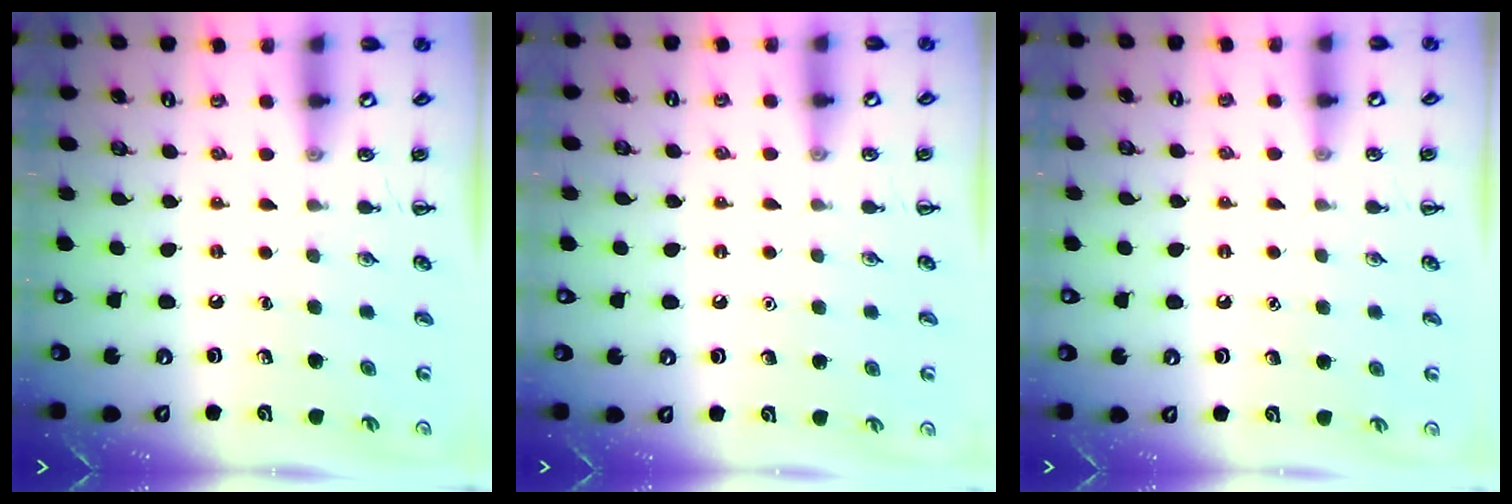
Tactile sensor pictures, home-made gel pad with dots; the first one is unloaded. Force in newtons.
{"total": 1.5, "press": 1.5, "slide": 0.2}
{"total": 1.5, "press": 1.4, "slide": 0.1}